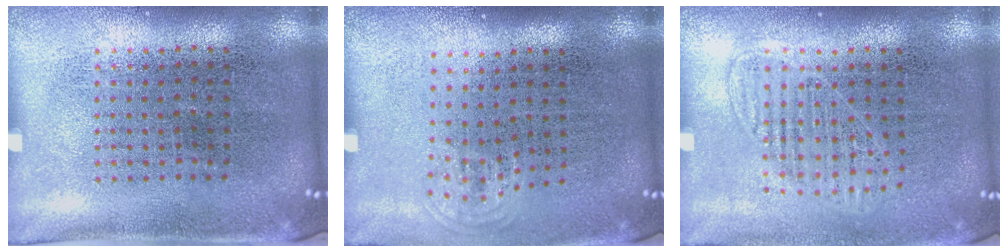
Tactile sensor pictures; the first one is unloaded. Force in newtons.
{"total": 0.8, "press": 0.5, "slide": 0.6}
{"total": 1.3, "press": 1.1, "slide": 0.6}